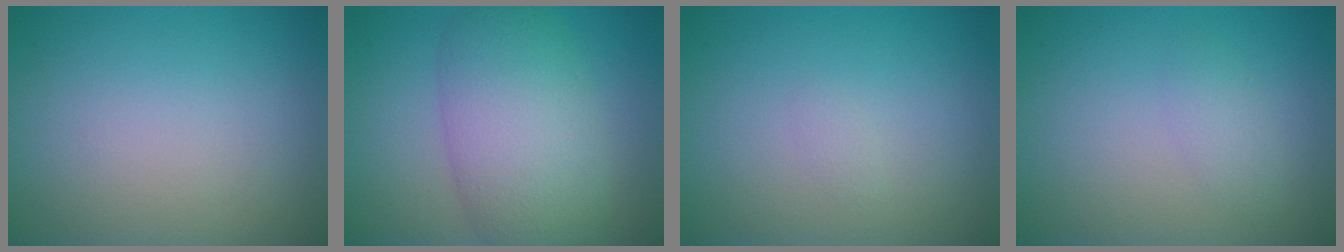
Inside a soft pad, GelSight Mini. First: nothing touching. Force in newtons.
{"total": 7.9, "press": 7.9, "slide": 0.2}
{"total": 0.5, "press": 0.5, "slide": 0.1}
{"total": 1.3, "press": 1.3, "slide": 0.1}